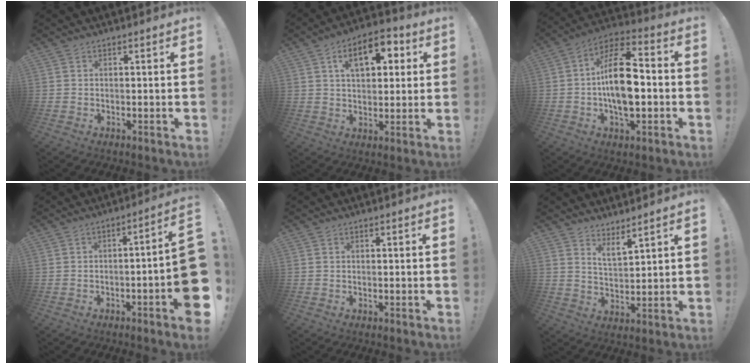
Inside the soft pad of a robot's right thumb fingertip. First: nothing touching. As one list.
[{"total": 12.3, "force": [4.3, 6.9, 9.2], "torque": [-0.126, 0.000, 0.070]}, {"total": 16.7, "force": [-1.7, 8.5, 14.3], "torque": [-0.244, 0.015, -0.032]}, {"total": 12.0, "force": [-3.0, 0.8, 11.6], "torque": [-0.155, 0.000, -0.040]}, {"total": 0.0}, {"total": 5.2, "force": [4.8, 0.5, 2.0], "torque": [-0.037, -0.029, 0.083]}]